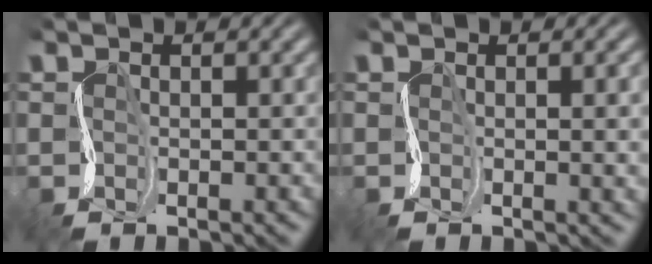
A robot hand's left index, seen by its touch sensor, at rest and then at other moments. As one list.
[{"total": 5.1, "force": [0.1, 2.3, 4.5], "torque": [-0.035, 0.001, 0.004]}]